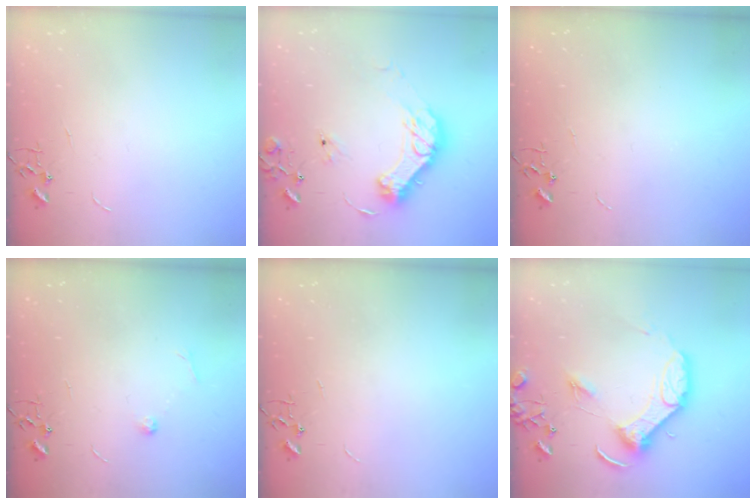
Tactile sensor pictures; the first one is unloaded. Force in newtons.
{"total": 14.1, "press": 14.0, "slide": 2.1}
{"total": 0.0}
{"total": 5.6, "press": 5.5, "slide": 1.1}
{"total": 0.0}
{"total": 13.0, "press": 12.8, "slide": 1.9}